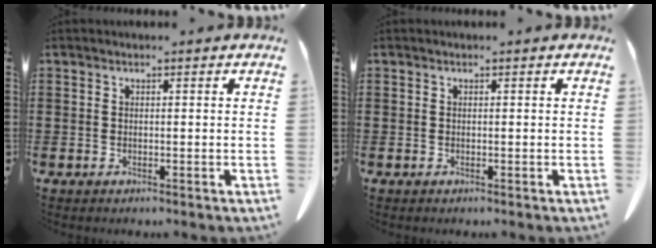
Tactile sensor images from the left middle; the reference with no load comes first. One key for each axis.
{"total": 0.0}